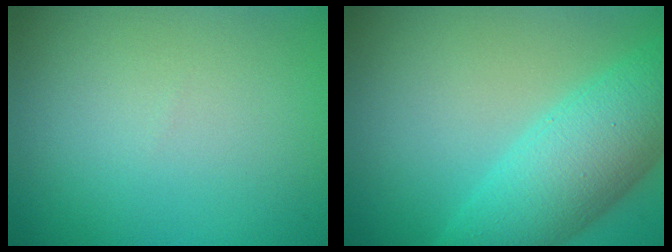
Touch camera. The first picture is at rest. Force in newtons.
{"total": 8.0, "press": 8.0, "slide": 0.3}